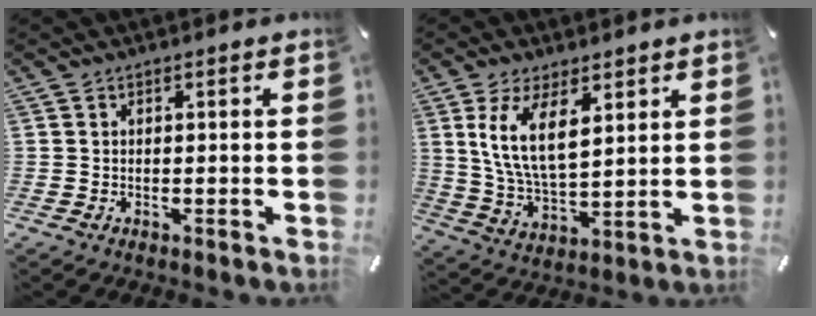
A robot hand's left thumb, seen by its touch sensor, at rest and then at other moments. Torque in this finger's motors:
{"motor_torque": [0.70, 1.02, 1.48, -1.27, 0.23]}